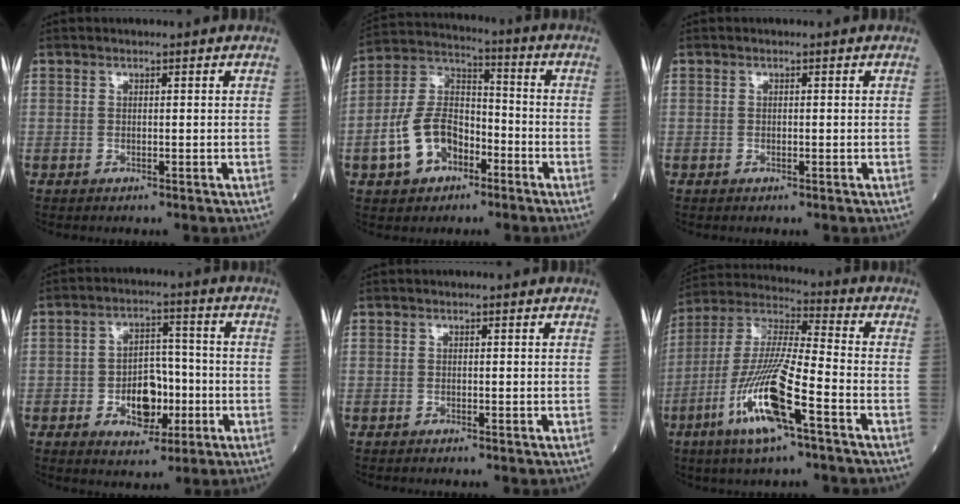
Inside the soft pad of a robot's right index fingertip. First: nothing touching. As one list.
[{"total": 12.2, "force": [-5.2, 7.5, 8.2], "torque": [-0.188, 0.023, -0.095]}, {"total": 0.0}, {"total": 7.9, "force": [-2.3, 4.7, 5.9], "torque": [-0.093, 0.013, -0.034]}, {"total": 0.0}, {"total": 15.4, "force": [-6.7, 1.5, 13.8], "torque": [-0.282, -0.016, -0.129]}]